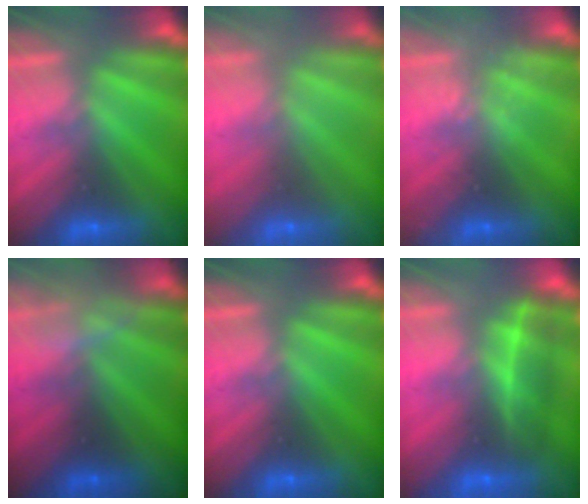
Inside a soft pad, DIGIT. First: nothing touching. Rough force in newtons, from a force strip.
{"total": 8.7}
{"total": 2.2}
{"total": 2.4}
{"total": 0.0}
{"total": 2.0}